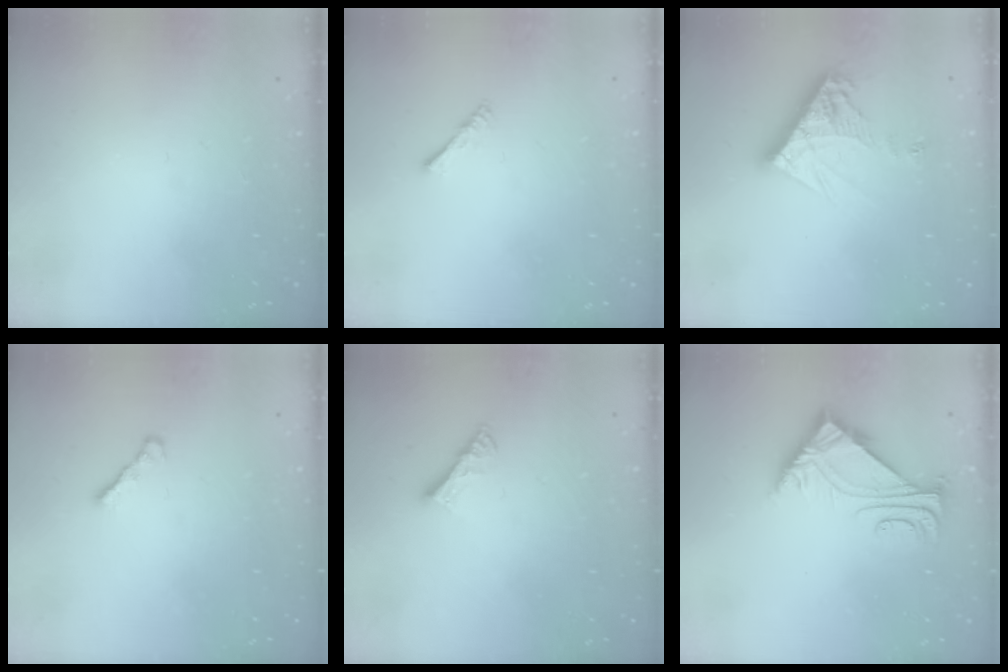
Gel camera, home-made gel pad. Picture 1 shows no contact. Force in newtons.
{"total": 2.0, "press": 1.9, "slide": 0.4}
{"total": 11.7, "press": 11.6, "slide": 1.1}
{"total": 2.5, "press": 2.4, "slide": 0.6}
{"total": 5.4, "press": 5.4, "slide": 0.2}
{"total": 6.5, "press": 6.5, "slide": 0.2}